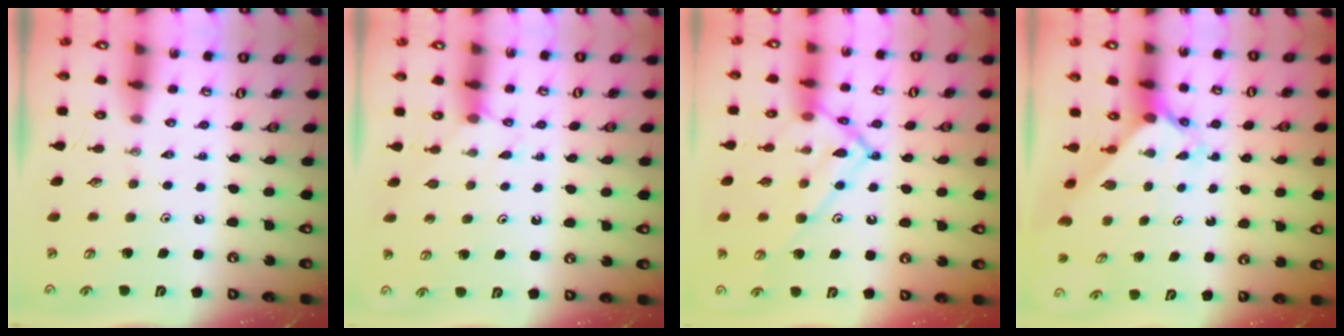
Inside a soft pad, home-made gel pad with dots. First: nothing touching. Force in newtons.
{"total": 5.2, "press": 5.2, "slide": 0.6}
{"total": 15.6, "press": 15.5, "slide": 1.3}
{"total": 2.5, "press": 2.5, "slide": 0.3}